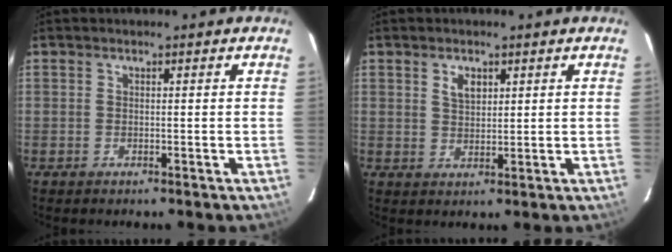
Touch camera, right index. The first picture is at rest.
{"total": 3.3, "force": [1.6, 2.0, 2.1], "torque": [-0.034, 0.004, 0.029]}